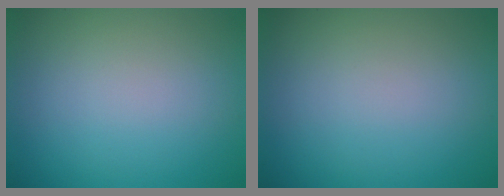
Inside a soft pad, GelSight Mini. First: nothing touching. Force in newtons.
{"total": 0.0}